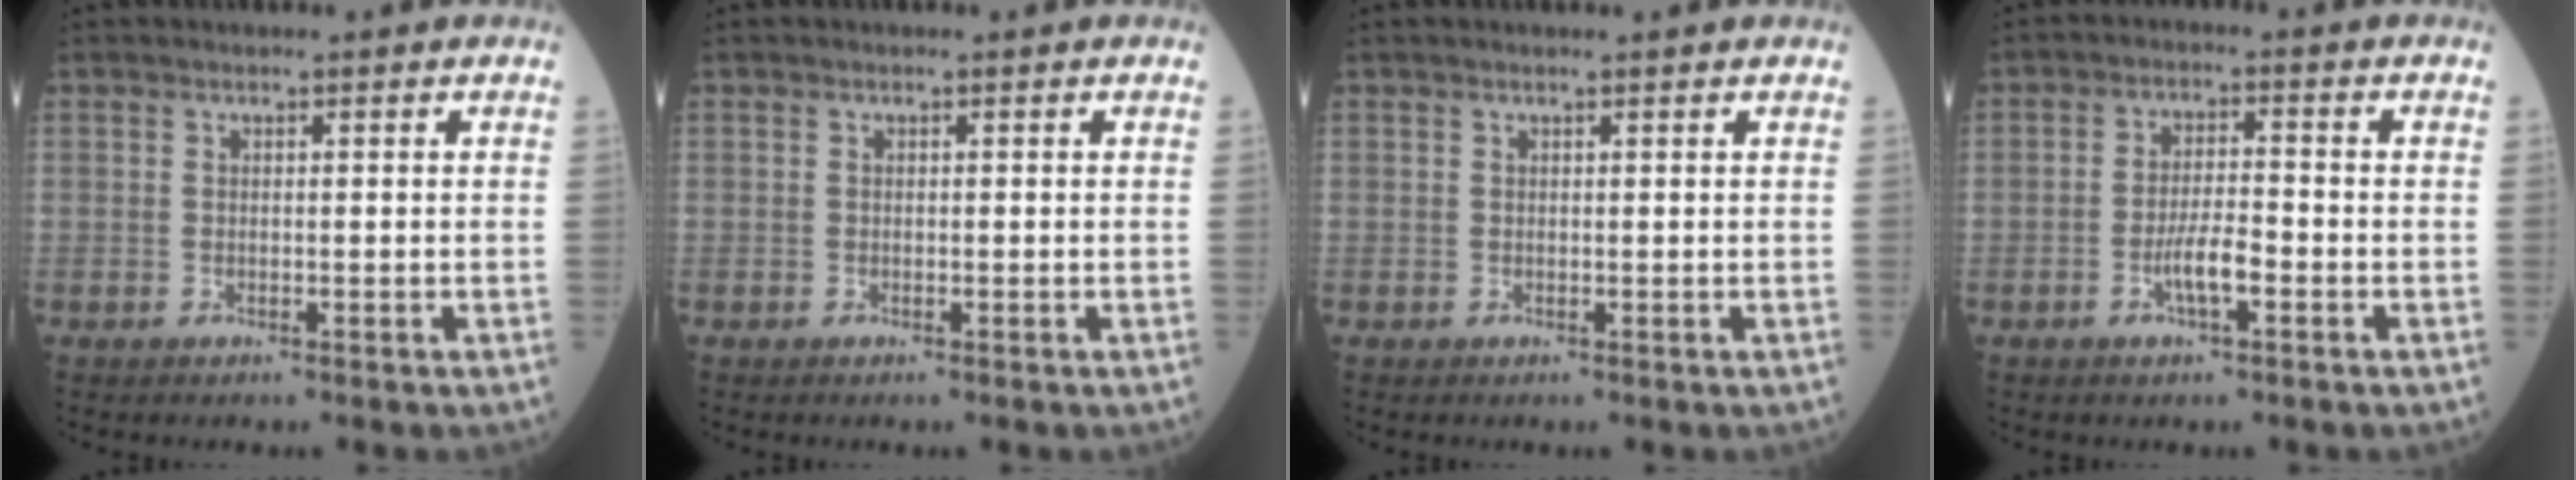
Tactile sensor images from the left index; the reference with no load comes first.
{"total": 0.0}
{"total": 1.1, "force": [0.9, -0.1, 0.5], "torque": [-0.010, 0.008, 0.017]}
{"total": 4.5, "force": [-1.9, 0.9, 3.9], "torque": [-0.077, 0.002, -0.037]}